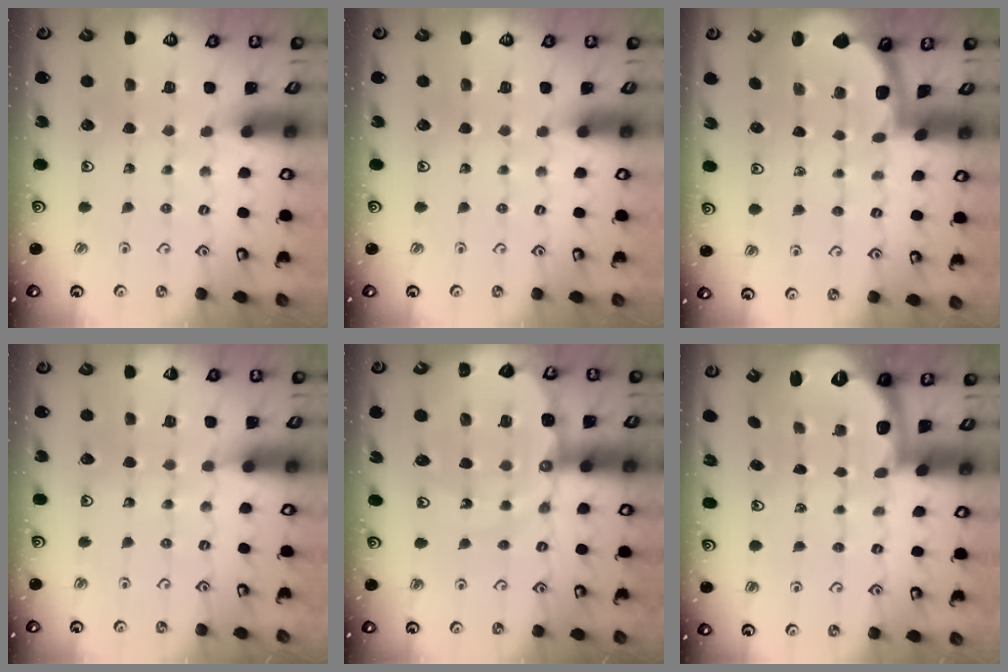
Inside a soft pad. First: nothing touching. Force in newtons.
{"total": 0.0}
{"total": 1.7, "press": 1.7, "slide": 0.1}
{"total": 3.1, "press": 3.1, "slide": 0.3}
{"total": 14.5, "press": 14.3, "slide": 2.4}
{"total": 2.5, "press": 2.0, "slide": 1.6}